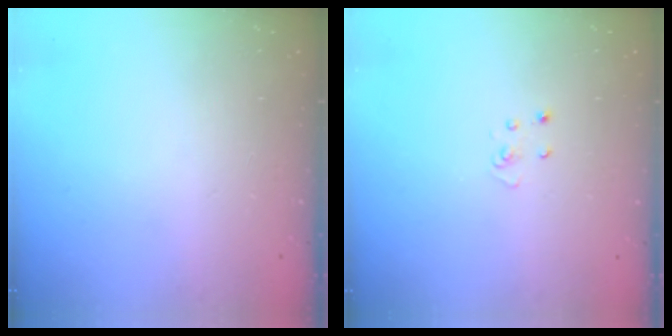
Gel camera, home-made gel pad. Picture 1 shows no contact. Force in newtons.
{"total": 2.5, "press": 2.5, "slide": 0.3}